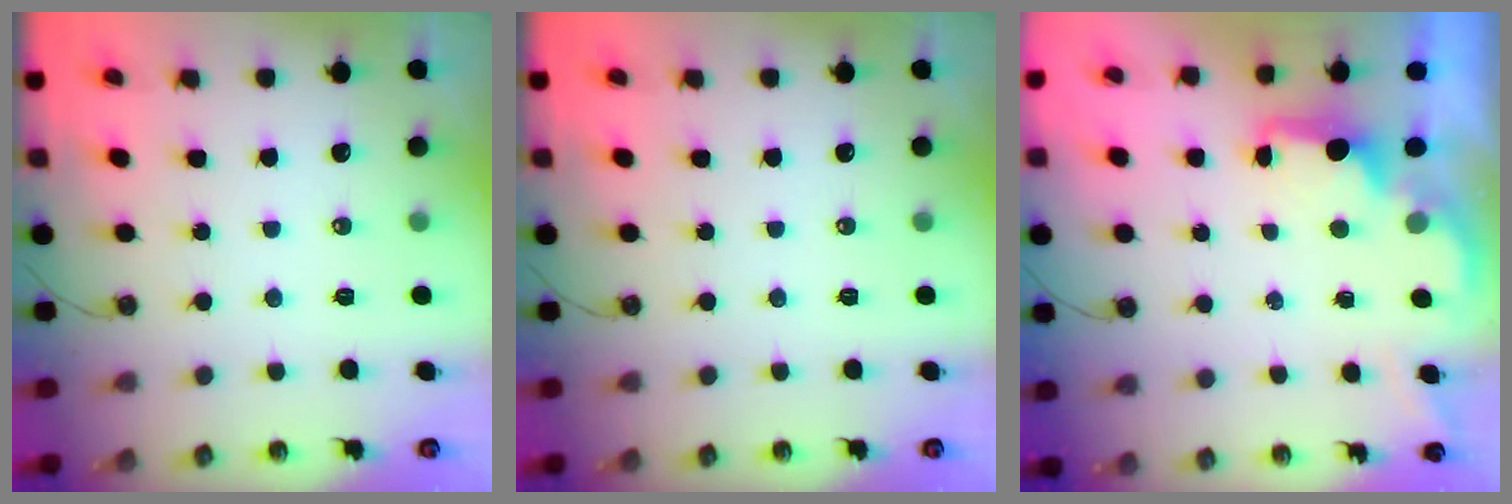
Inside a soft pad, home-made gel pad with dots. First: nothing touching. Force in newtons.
{"total": 0.0}
{"total": 1.9, "press": 1.7, "slide": 0.8}